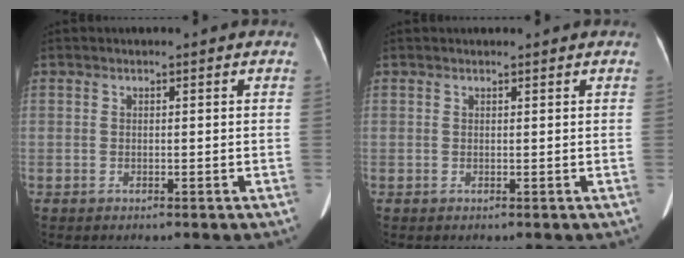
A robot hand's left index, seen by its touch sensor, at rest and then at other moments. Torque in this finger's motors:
{"motor_torque": [-0.07, -0.05, 0.01, -0.01]}